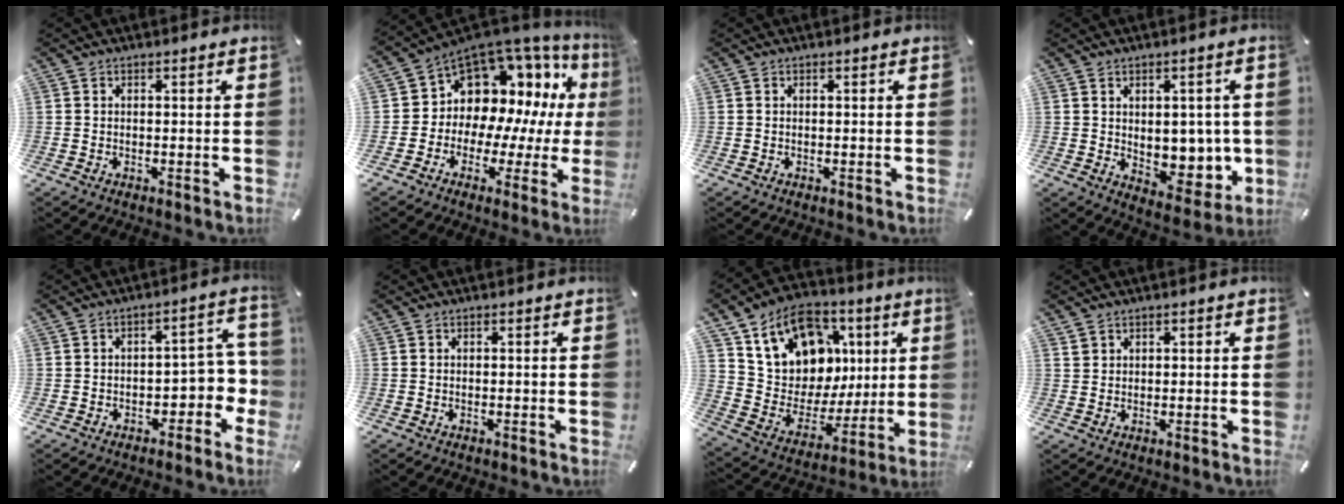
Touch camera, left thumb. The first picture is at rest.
{"total": 10.4, "force": [4.5, 8.7, 3.6], "torque": [-0.066, -0.066, 0.091]}
{"total": 0.0}
{"total": 7.3, "force": [1.0, 5.9, 4.2], "torque": [-0.029, -0.019, 0.023]}
{"total": 7.1, "force": [-1.6, 4.9, 4.9], "torque": [-0.065, 0.005, -0.029]}
{"total": 0.0}
{"total": 15.8, "force": [7.7, 12.4, 6.0], "torque": [-0.102, -0.051, 0.151]}
{"total": 1.5, "force": [1.0, 1.1, 0.1], "torque": [-0.003, 0.001, 0.019]}